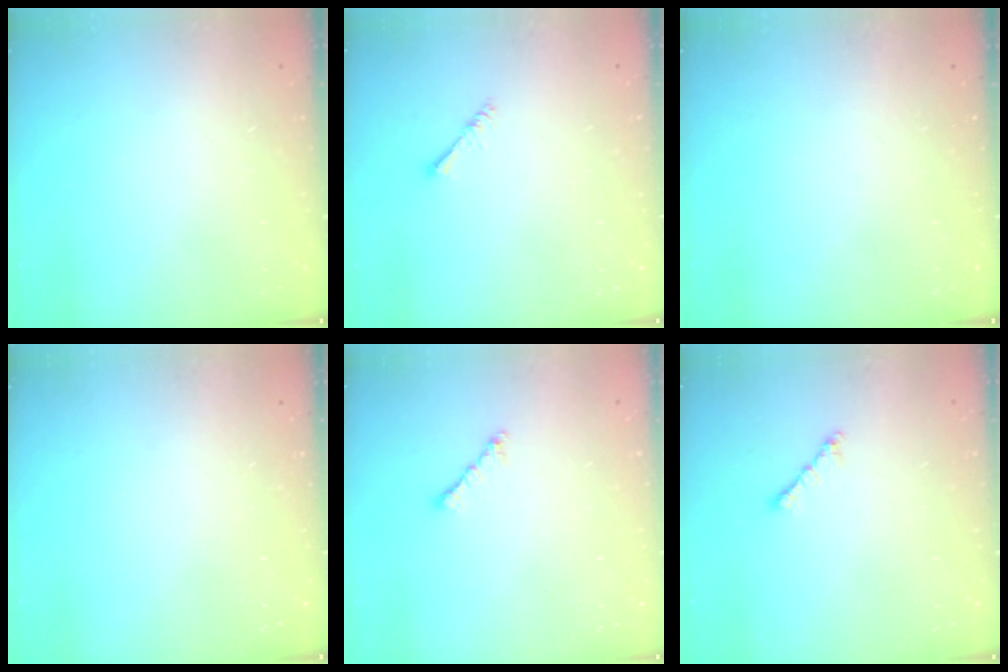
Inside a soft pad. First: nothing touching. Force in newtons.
{"total": 1.4, "press": 1.3, "slide": 0.3}
{"total": 0.0}
{"total": 0.0}
{"total": 1.8, "press": 1.8, "slide": 0.5}
{"total": 2.0, "press": 1.9, "slide": 0.6}